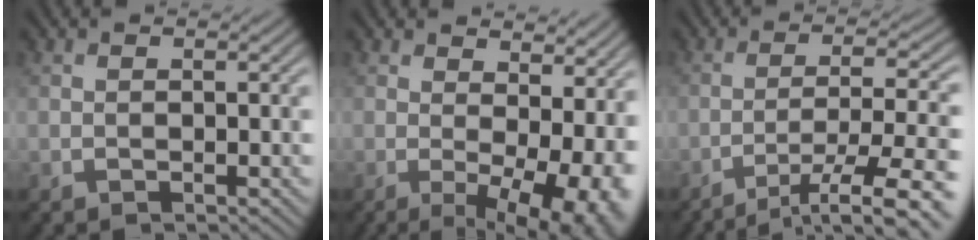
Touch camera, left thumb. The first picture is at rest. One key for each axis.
{"total": 11.2, "fx": 0.5, "fy": 4.7, "fz": 10.2, "tx": -0.117, "ty": -0.005, "tz": 0.031}
{"total": 10.7, "fx": -6.8, "fy": 2.0, "fz": 8.0, "tx": -0.130, "ty": 0.005, "tz": -0.090}